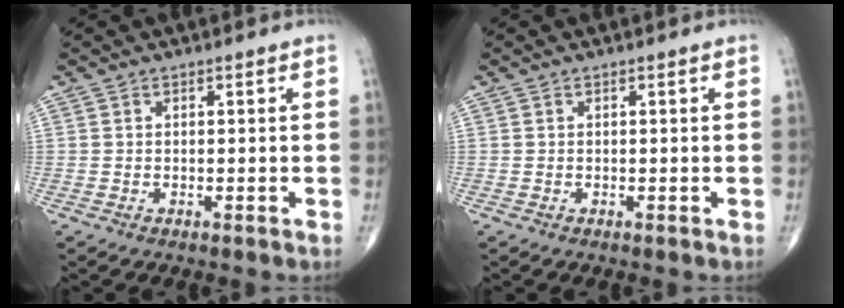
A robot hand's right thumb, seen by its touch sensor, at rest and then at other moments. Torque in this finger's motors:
{"motor_torque": [-0.16, 0.16, -0.05, 0.05, 0.00]}